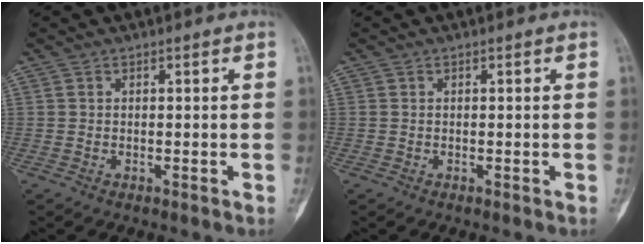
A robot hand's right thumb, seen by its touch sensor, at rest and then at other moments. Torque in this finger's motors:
{"motor_torque": [-0.04, -0.03, 0.04, -0.04, 0.00]}